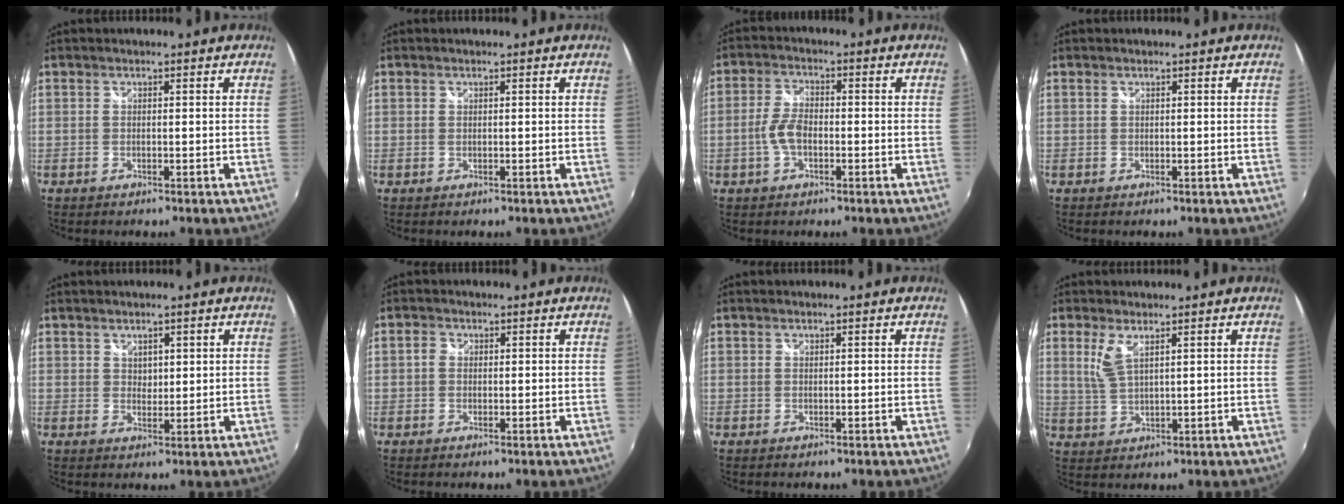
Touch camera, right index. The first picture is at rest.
{"total": 0.0}
{"total": 4.9, "force": [-1.5, 2.5, 3.9], "torque": [-0.086, 0.006, -0.028]}
{"total": 0.0}
{"total": 2.0, "force": [1.1, 1.4, 0.7], "torque": [-0.005, 0.002, 0.021]}
{"total": 1.4, "force": [-0.2, 1.3, 0.5], "torque": [-0.008, 0.004, -0.008]}
{"total": 0.0}
{"total": 4.2, "force": [2.1, 1.2, 3.5], "torque": [-0.074, -0.003, 0.045]}